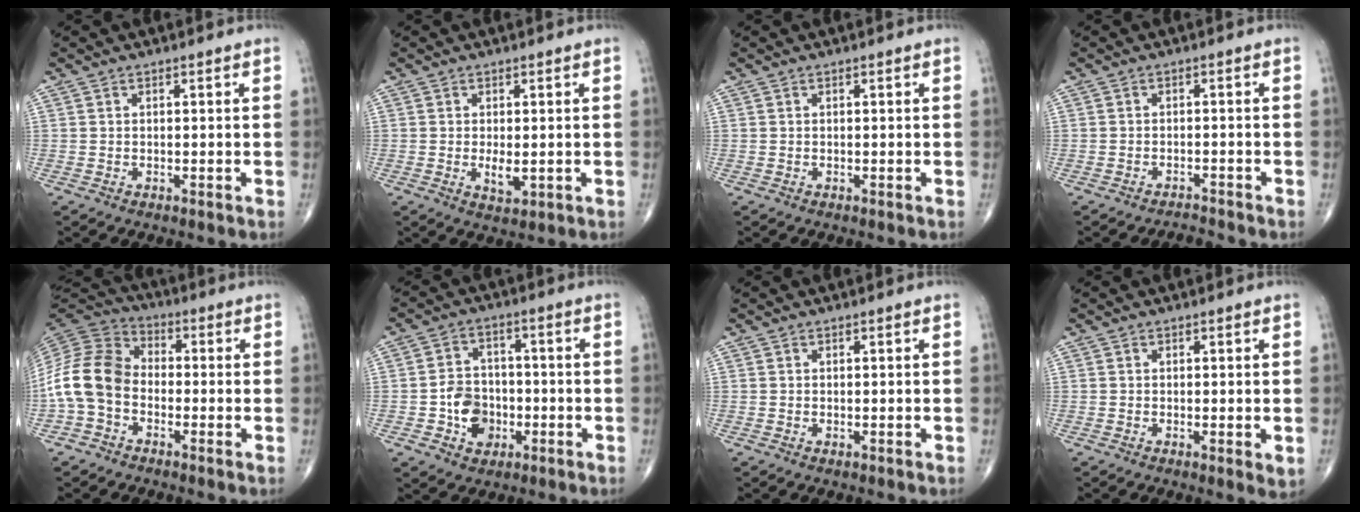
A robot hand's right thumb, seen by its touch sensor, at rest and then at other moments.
{"total": 2.9, "force": [-0.3, 1.4, 2.6], "torque": [-0.048, -0.007, -0.004]}
{"total": 0.0}
{"total": 1.9, "force": [-1.8, -0.1, -0.4], "torque": [-0.003, 0.008, -0.028]}
{"total": 12.4, "force": [-2.8, 9.1, 7.9], "torque": [-0.155, 0.038, -0.068]}
{"total": 8.5, "force": [-2.3, 6.7, 4.6], "torque": [-0.045, 0.019, -0.041]}
{"total": 0.0}
{"total": 2.3, "force": [-0.1, 0.7, 2.2], "torque": [-0.037, -0.010, -0.004]}